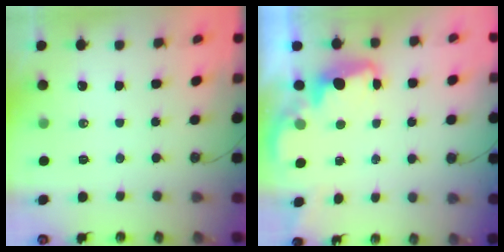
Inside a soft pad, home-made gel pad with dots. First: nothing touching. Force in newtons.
{"total": 2.1, "press": 2.0, "slide": 0.6}